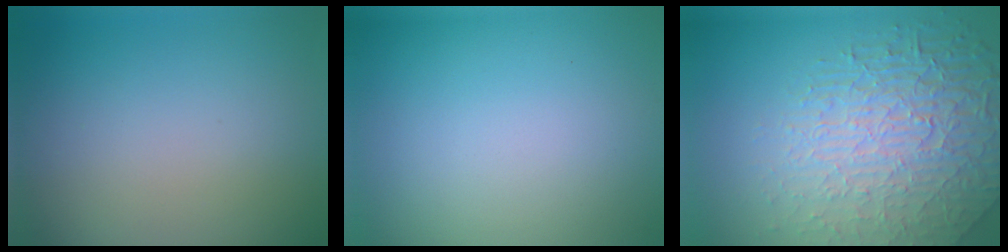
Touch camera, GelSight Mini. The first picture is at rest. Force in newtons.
{"total": 0.0}
{"total": 7.1, "press": 5.5, "slide": 4.4}